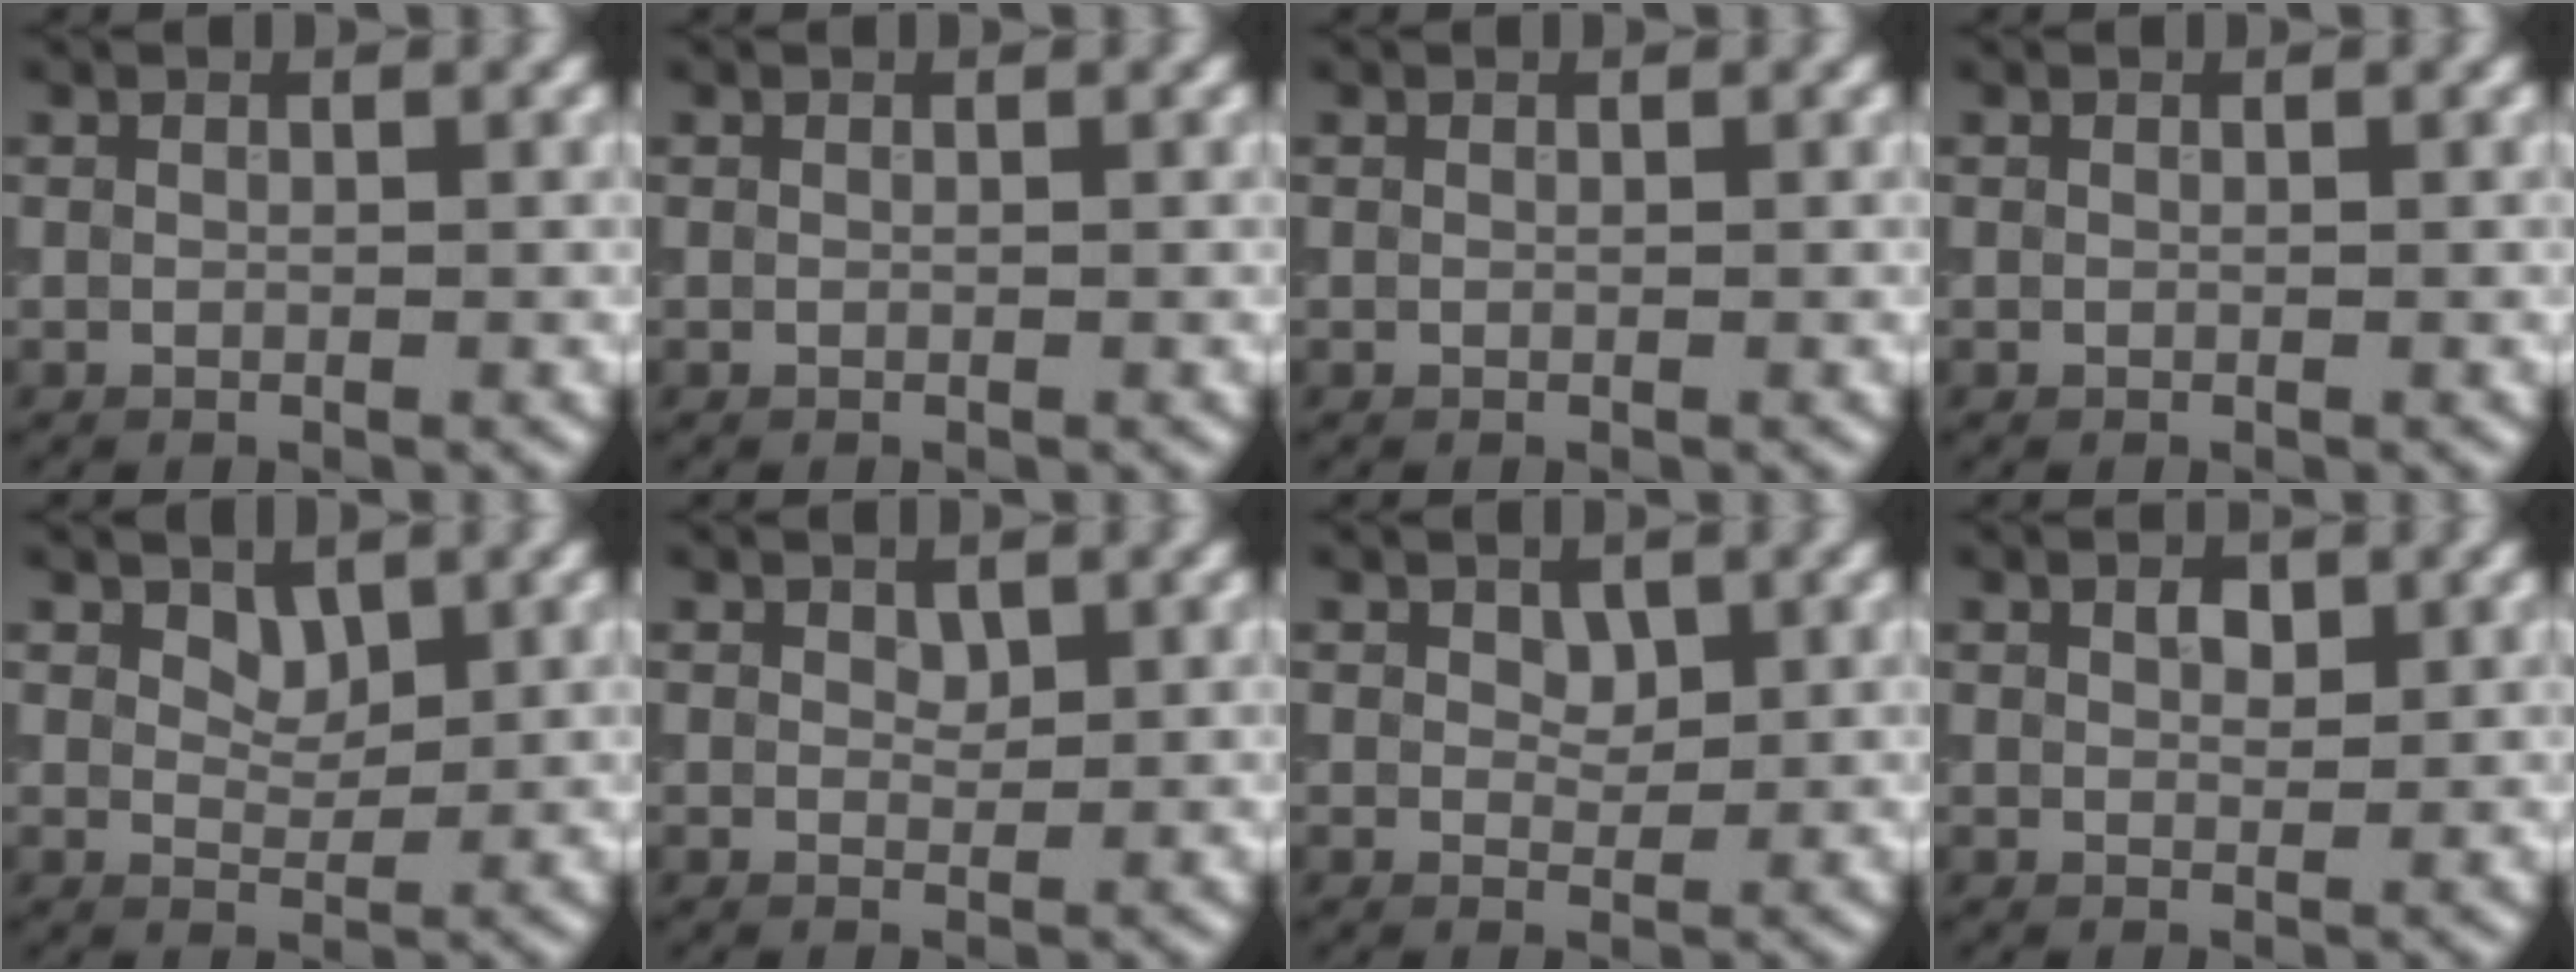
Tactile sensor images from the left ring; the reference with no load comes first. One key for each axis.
{"total": 0.0}
{"total": 0.0}
{"total": 0.0}
{"total": 1.7, "fx": 1.1, "fy": 1.0, "fz": 0.8, "tx": -0.014, "ty": -0.006, "tz": 0.017}
{"total": 0.8, "fx": 0.5, "fy": 0.5, "fz": 0.4, "tx": -0.006, "ty": -0.004, "tz": 0.008}
{"total": 1.3, "fx": 0.6, "fy": 0.9, "fz": 0.7, "tx": -0.009, "ty": -0.004, "tz": 0.011}
{"total": 1.5, "fx": 0.7, "fy": 0.9, "fz": 1.0, "tx": -0.015, "ty": 0.001, "tz": 0.013}